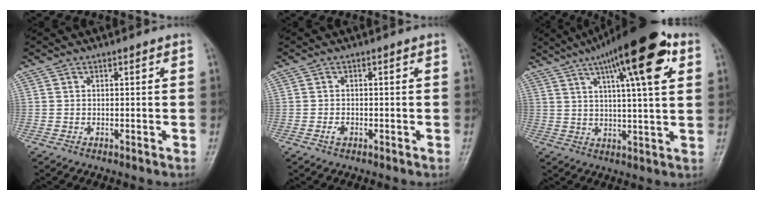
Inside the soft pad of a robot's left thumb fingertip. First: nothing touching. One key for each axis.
{"total": 1.2, "fx": -0.6, "fy": 0.8, "fz": 0.8, "tx": -0.016, "ty": 0.002, "tz": -0.012}
{"total": 18.7, "fx": 8.6, "fy": 4.4, "fz": 16.0, "tx": -0.230, "ty": -0.005, "tz": 0.128}